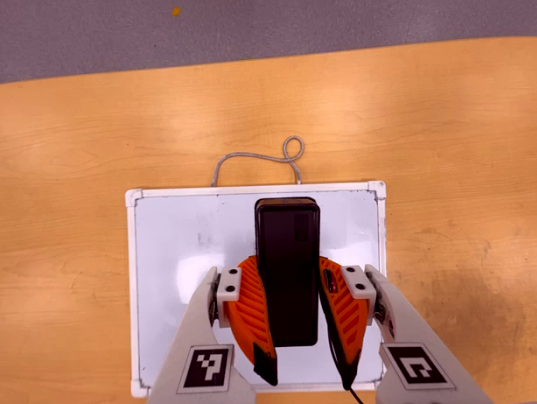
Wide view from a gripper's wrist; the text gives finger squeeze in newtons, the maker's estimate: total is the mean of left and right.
{"total": 10.9, "left": 9.1, "right": 12.8}